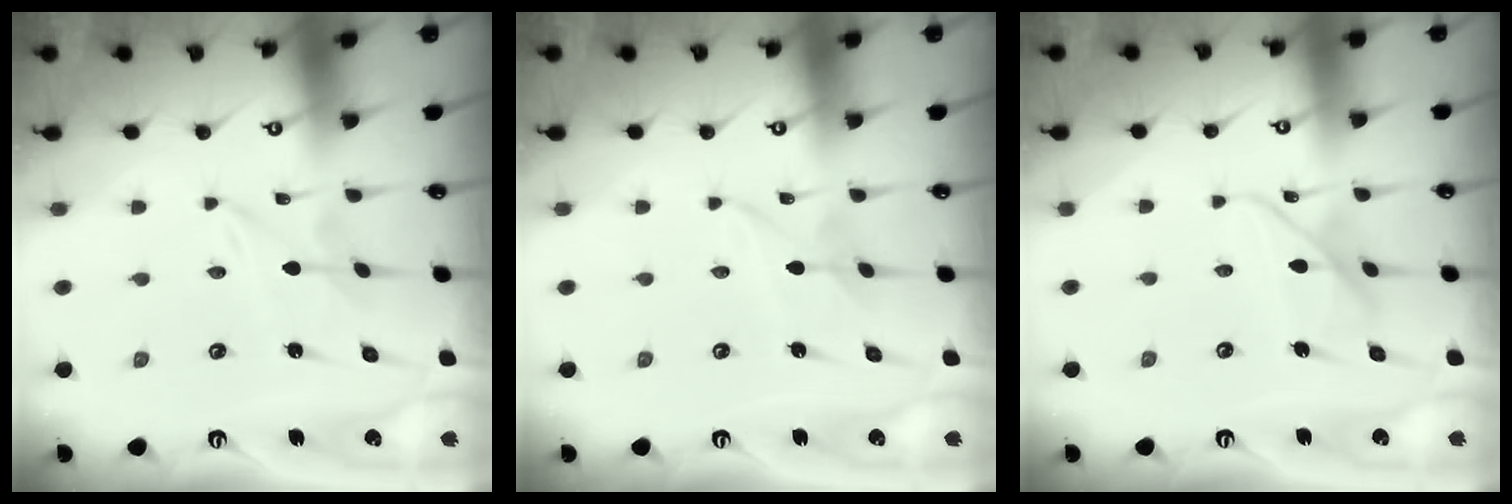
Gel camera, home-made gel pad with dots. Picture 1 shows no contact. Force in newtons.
{"total": 1.3, "press": 1.3, "slide": 0.1}
{"total": 9.7, "press": 9.7, "slide": 0.7}